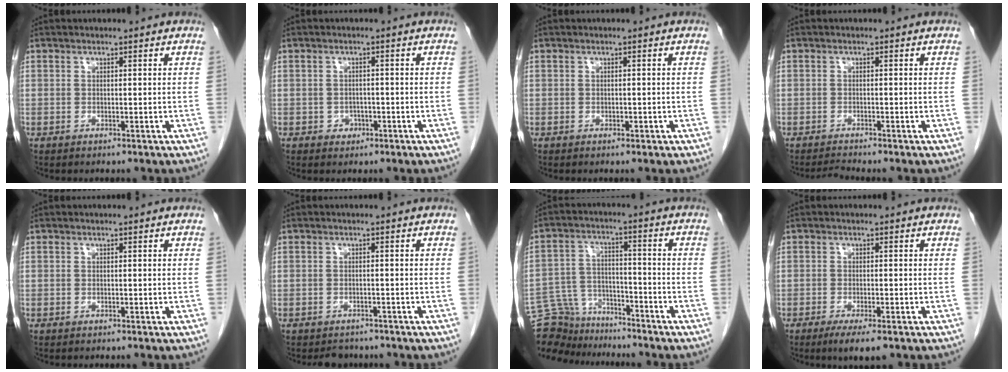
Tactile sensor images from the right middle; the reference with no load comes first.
{"total": 1.7, "force": [-0.8, 1.5, 0.5], "torque": [-0.005, 0.007, -0.007]}
{"total": 0.6, "force": [-0.3, 0.4, 0.4], "torque": [-0.005, 0.002, -0.001]}
{"total": 1.4, "force": [-1.3, -0.6, 0.1], "torque": [-0.007, -0.009, -0.023]}
{"total": 0.0}
{"total": 2.7, "force": [-2.4, 1.3, 0.0], "torque": [-0.004, 0.001, -0.034]}
{"total": 11.9, "force": [-11.0, 4.2, 1.4], "torque": [-0.035, 0.033, -0.187]}
{"total": 4.4, "force": [-2.8, 0.8, 3.4], "torque": [-0.052, -0.011, -0.041]}